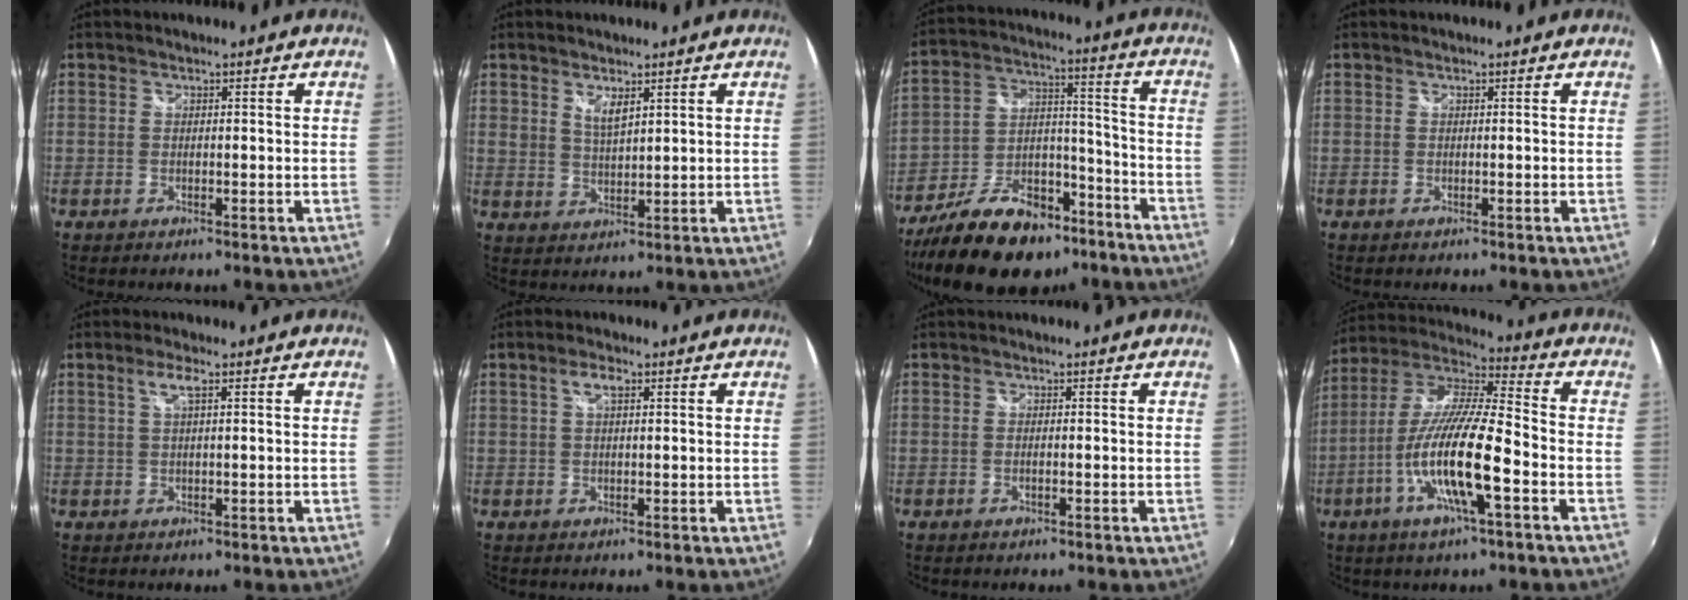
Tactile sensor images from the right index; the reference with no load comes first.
{"total": 3.4, "force": [2.1, 1.3, 2.3], "torque": [-0.039, -0.006, 0.037]}
{"total": 22.5, "force": [-15.4, 11.5, 11.7], "torque": [-0.229, 0.022, -0.236]}
{"total": 0.0}
{"total": 2.5, "force": [1.0, 0.1, 2.3], "torque": [-0.045, 0.004, 0.018]}
{"total": 2.5, "force": [1.0, 0.9, 2.1], "torque": [-0.040, 0.006, 0.016]}
{"total": 0.8, "force": [-0.3, 0.0, 0.7], "torque": [-0.014, 0.000, -0.006]}
{"total": 16.7, "force": [-6.0, 2.5, 15.4], "torque": [-0.299, -0.015, -0.119]}